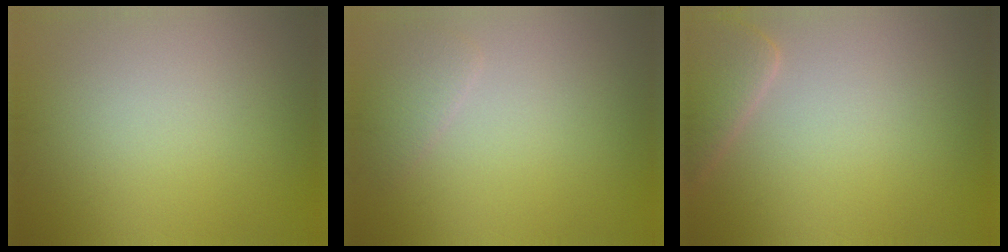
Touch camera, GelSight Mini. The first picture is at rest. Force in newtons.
{"total": 1.6, "press": 1.6, "slide": 0.2}
{"total": 4.1, "press": 4.1, "slide": 0.5}